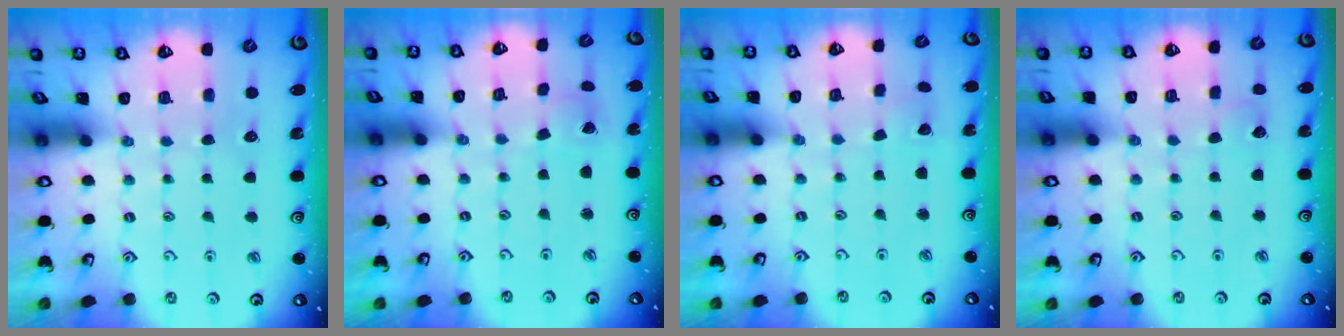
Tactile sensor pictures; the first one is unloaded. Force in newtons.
{"total": 2.0, "press": 2.0, "slide": 0.2}
{"total": 2.2, "press": 2.2, "slide": 0.2}
{"total": 2.9, "press": 2.9, "slide": 0.2}